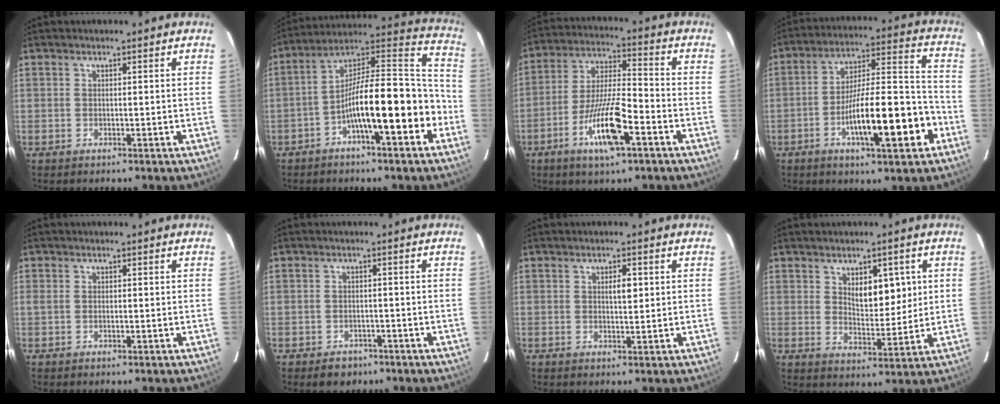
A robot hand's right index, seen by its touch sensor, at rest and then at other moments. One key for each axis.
{"total": 17.6, "fx": -5.9, "fy": 3.4, "fz": 16.3, "tx": -0.259, "ty": 0.033, "tz": -0.097}
{"total": 12.7, "fx": -5.8, "fy": 2.2, "fz": 11.0, "tx": -0.209, "ty": -0.007, "tz": -0.107}
{"total": 17.0, "fx": -6.4, "fy": 2.8, "fz": 15.5, "tx": -0.254, "ty": 0.010, "tz": -0.099}
{"total": 1.1, "fx": -0.1, "fy": 0.5, "fz": 0.9, "tx": -0.026, "ty": 0.003, "tz": 0.000}
{"total": 3.1, "fx": -2.0, "fy": 2.3, "fz": 0.8, "tx": -0.011, "ty": 0.006, "tz": -0.022}
{"total": 2.3, "fx": 0.6, "fy": 0.7, "fz": 2.1, "tx": -0.035, "ty": -0.001, "tz": 0.011}
{"total": 6.8, "fx": 2.4, "fy": 3.2, "fz": 5.5, "tx": -0.083, "ty": -0.002, "tz": 0.045}